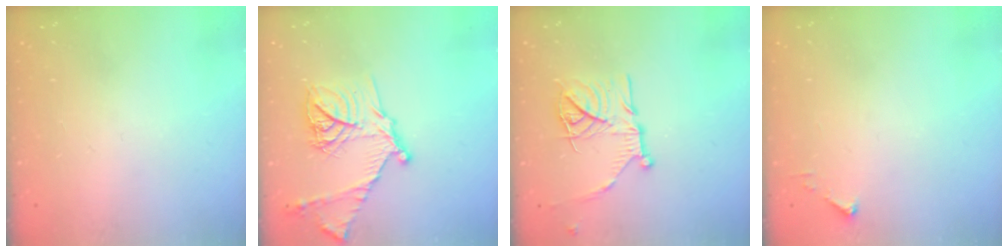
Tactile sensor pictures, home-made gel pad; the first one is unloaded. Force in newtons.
{"total": 18.3, "press": 18.2, "slide": 1.7}
{"total": 17.1, "press": 17.0, "slide": 1.5}
{"total": 2.7, "press": 2.7, "slide": 0.3}